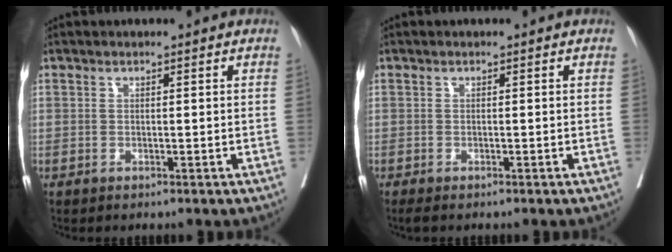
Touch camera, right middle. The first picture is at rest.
{"total": 1.3, "force": [-1.1, 0.1, 0.7], "torque": [-0.013, -0.003, -0.014]}